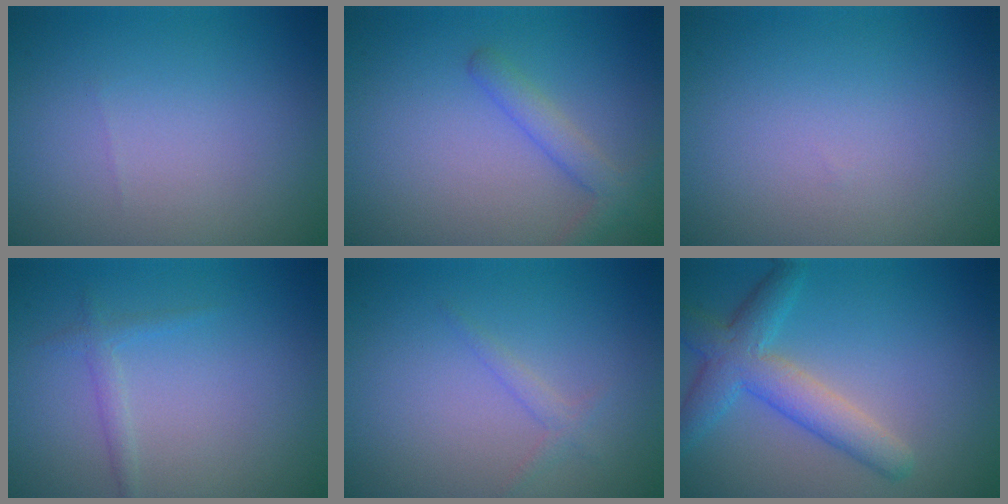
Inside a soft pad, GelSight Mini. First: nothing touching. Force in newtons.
{"total": 2.3, "press": 2.3, "slide": 0.1}
{"total": 0.0}
{"total": 1.2, "press": 1.2, "slide": 0.1}
{"total": 1.1, "press": 1.1, "slide": 0.1}
{"total": 4.7, "press": 4.7, "slide": 0.2}